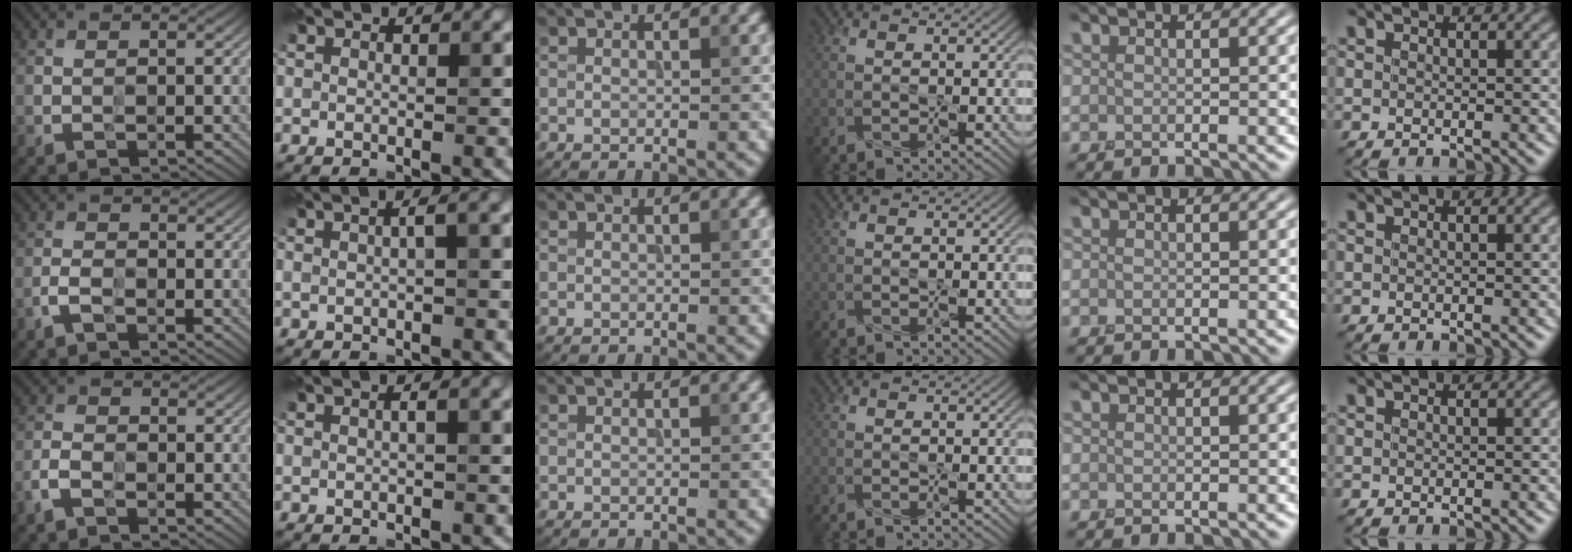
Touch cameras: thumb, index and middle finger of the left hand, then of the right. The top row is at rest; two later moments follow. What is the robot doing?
{"motion": "screw", "object": "toothpaste"}